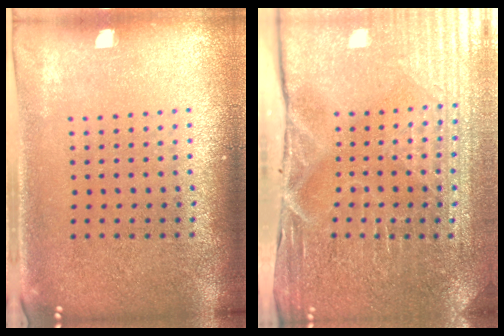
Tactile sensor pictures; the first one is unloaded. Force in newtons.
{"total": 4.2, "press": 4.1, "slide": 0.8}